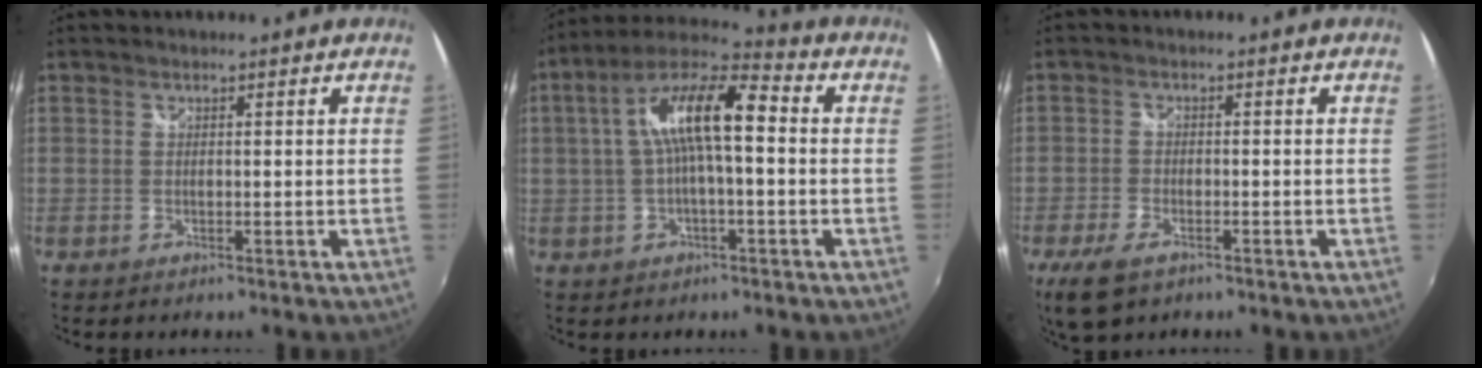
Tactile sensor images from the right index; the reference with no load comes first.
{"total": 12.8, "force": [0.7, 3.5, 12.3], "torque": [-0.232, 0.026, 0.008]}
{"total": 6.8, "force": [-4.3, 3.2, 4.2], "torque": [-0.109, -0.018, -0.078]}